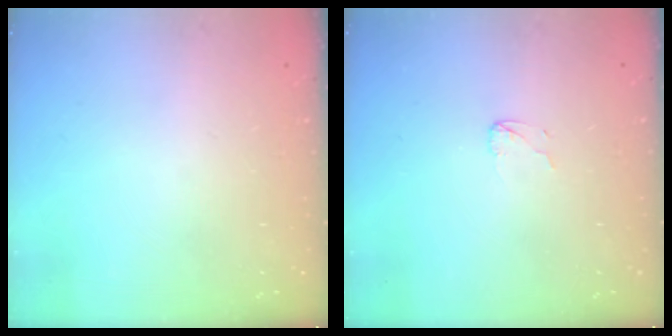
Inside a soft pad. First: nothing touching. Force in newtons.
{"total": 2.4, "press": 2.4, "slide": 0.2}